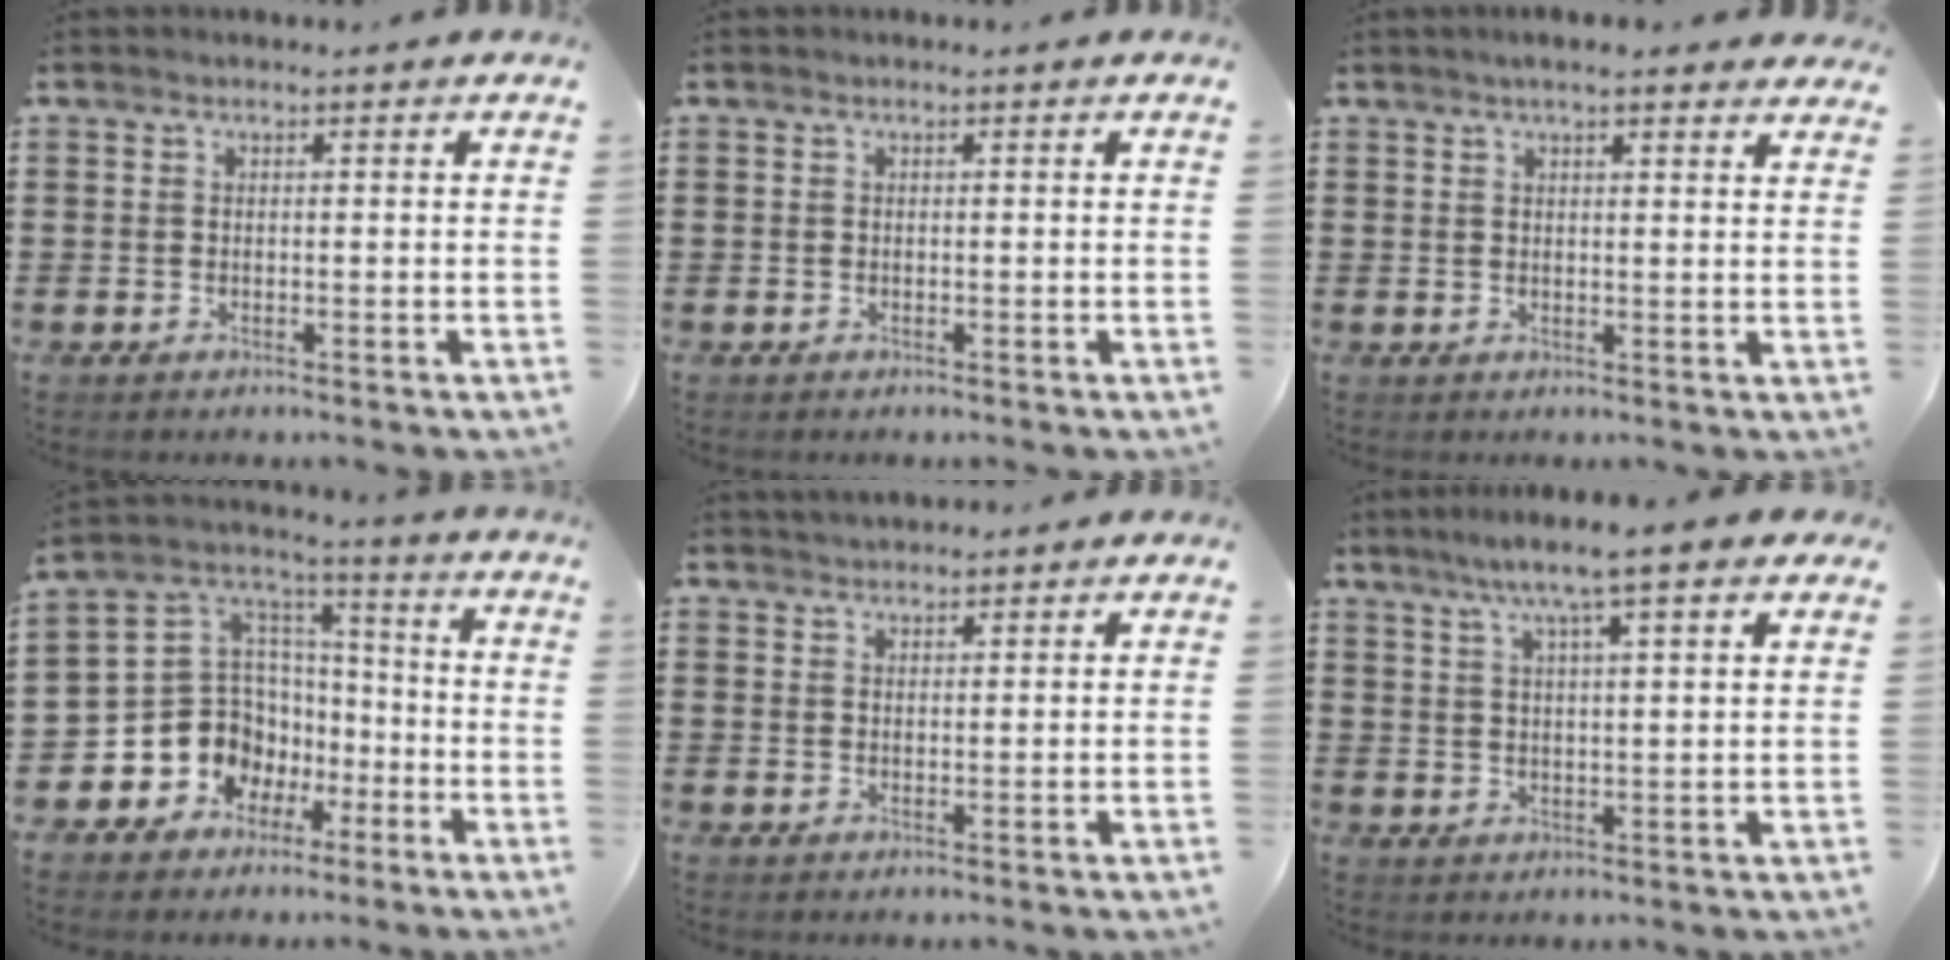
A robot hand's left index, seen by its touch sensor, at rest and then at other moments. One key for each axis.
{"total": 0.0}
{"total": 3.0, "fx": 2.5, "fy": 0.5, "fz": 1.7, "tx": -0.038, "ty": 0.004, "tz": 0.045}
{"total": 10.5, "fx": -4.0, "fy": 9.4, "fz": 2.5, "tx": -0.094, "ty": -0.004, "tz": -0.067}
{"total": 1.8, "fx": 1.8, "fy": 0.4, "fz": 0.2, "tx": -0.007, "ty": 0.003, "tz": 0.035}
{"total": 7.0, "fx": 5.1, "fy": 0.5, "fz": 4.9, "tx": -0.108, "ty": -0.001, "tz": 0.087}